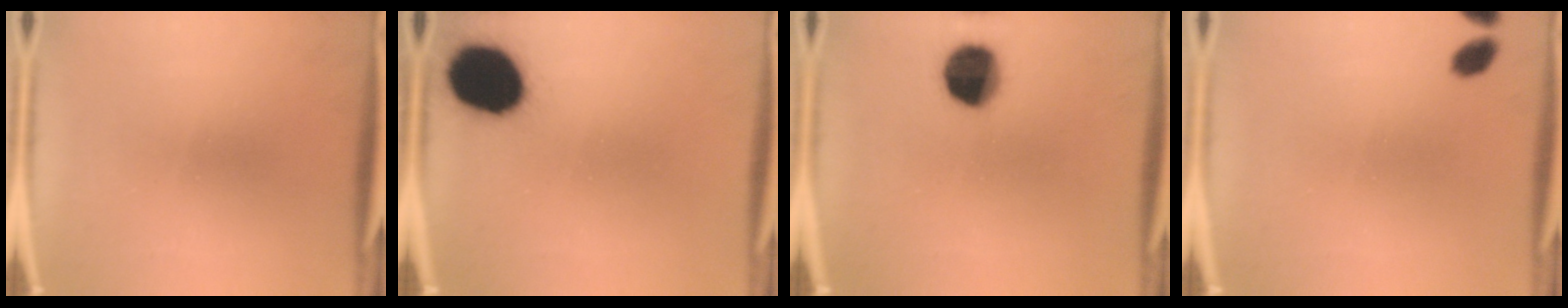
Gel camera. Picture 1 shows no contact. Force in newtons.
{"total": 17.9}
{"total": 11.6}
{"total": 2.5}